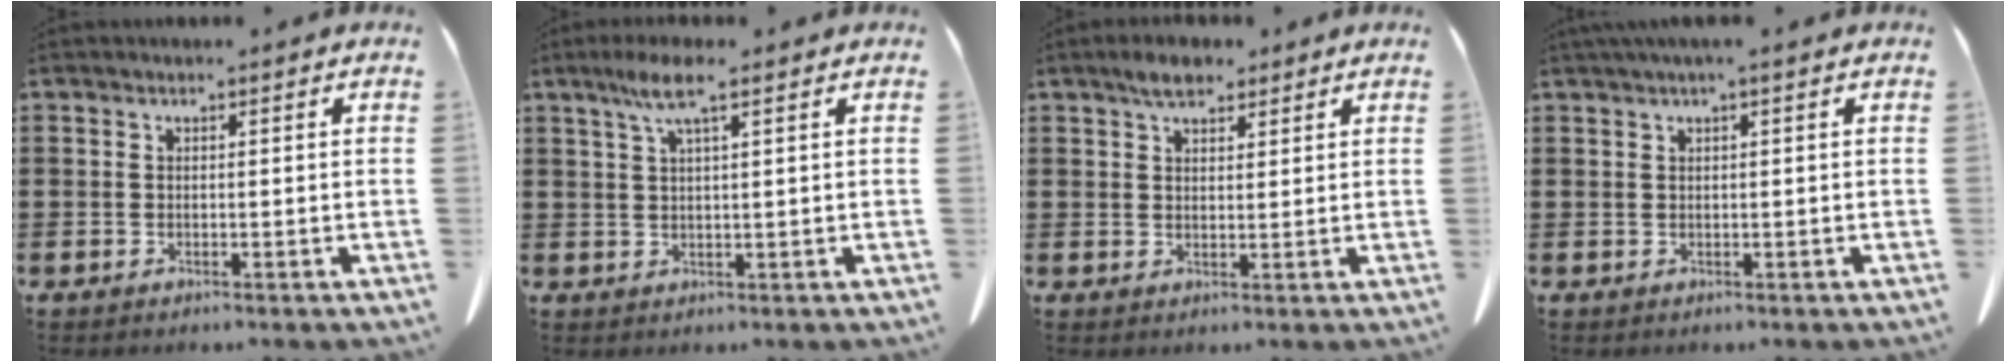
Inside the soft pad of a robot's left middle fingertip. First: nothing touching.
{"total": 5.2, "force": [2.8, 0.6, 4.4], "torque": [-0.091, 0.005, 0.047]}
{"total": 3.7, "force": [2.8, 1.5, 2.0], "torque": [-0.036, 0.004, 0.050]}
{"total": 1.3, "force": [0.6, 0.0, 1.2], "torque": [-0.024, -0.001, 0.011]}